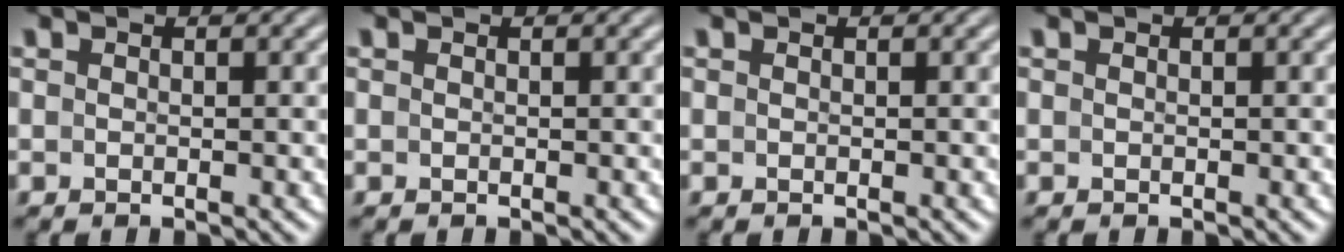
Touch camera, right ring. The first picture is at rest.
{"total": 0.0}
{"total": 0.0}
{"total": 0.0}